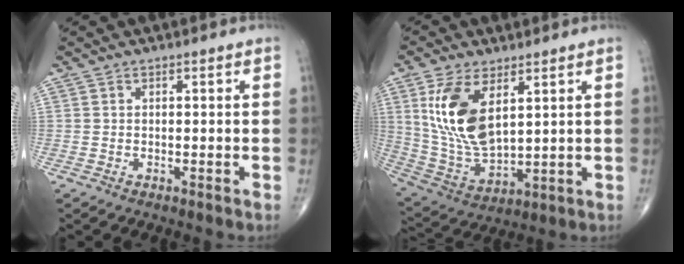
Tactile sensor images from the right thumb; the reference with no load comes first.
{"total": 14.8, "force": [5.0, 7.2, 11.9], "torque": [-0.233, -0.022, 0.112]}